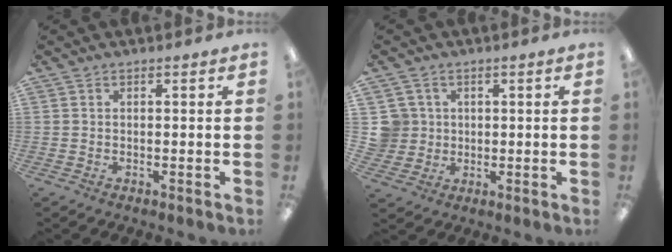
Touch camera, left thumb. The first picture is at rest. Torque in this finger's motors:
{"motor_torque": [-0.03, 0.02, 0.11, -0.21, 0.00]}